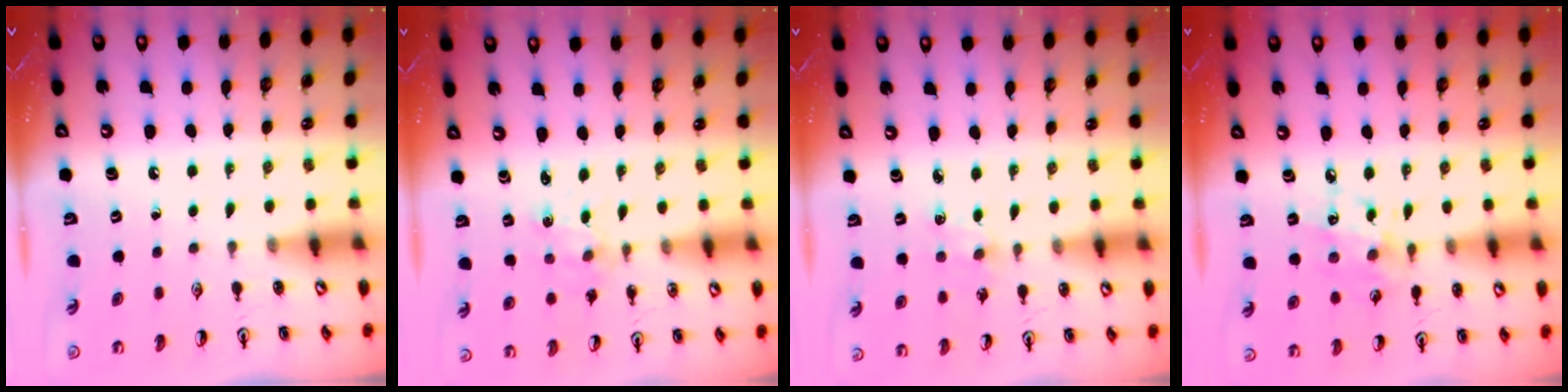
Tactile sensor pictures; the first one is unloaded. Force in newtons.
{"total": 3.0, "press": 3.0, "slide": 0.3}
{"total": 4.0, "press": 3.9, "slide": 0.5}
{"total": 9.1, "press": 9.0, "slide": 0.6}